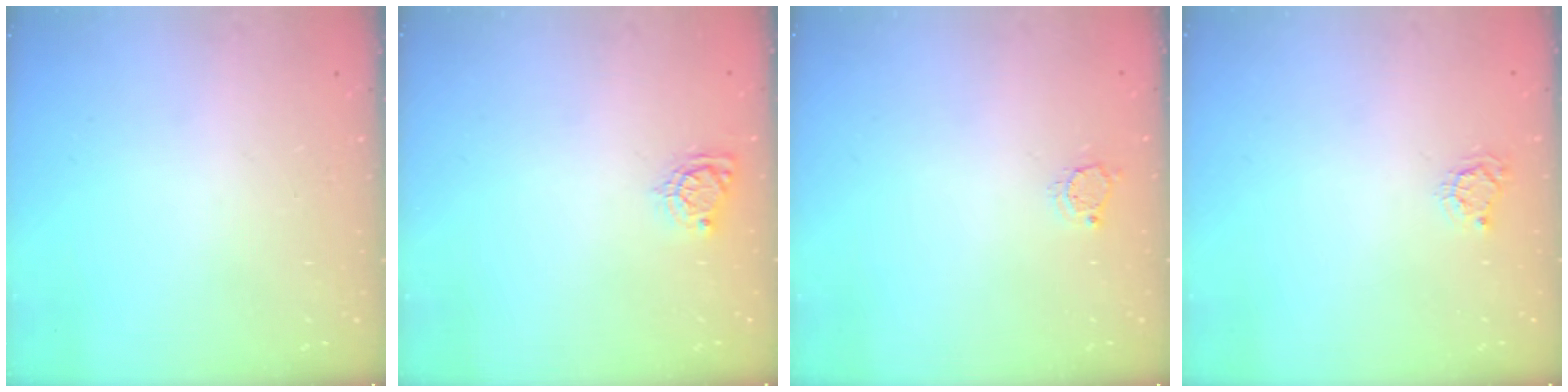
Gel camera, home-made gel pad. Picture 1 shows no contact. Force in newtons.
{"total": 4.3, "press": 4.2, "slide": 0.3}
{"total": 4.2, "press": 4.2, "slide": 0.0}
{"total": 4.8, "press": 4.7, "slide": 0.5}